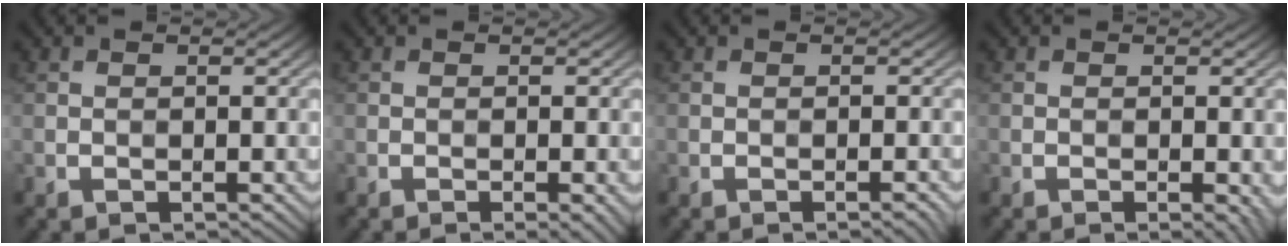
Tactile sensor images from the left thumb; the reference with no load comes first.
{"total": 1.4, "force": [-0.6, 0.2, 1.3], "torque": [-0.020, -0.003, -0.010]}
{"total": 1.1, "force": [-0.6, 0.1, 0.9], "torque": [-0.010, 0.002, -0.010]}
{"total": 1.2, "force": [-0.4, 0.3, 1.2], "torque": [-0.015, -0.004, -0.006]}